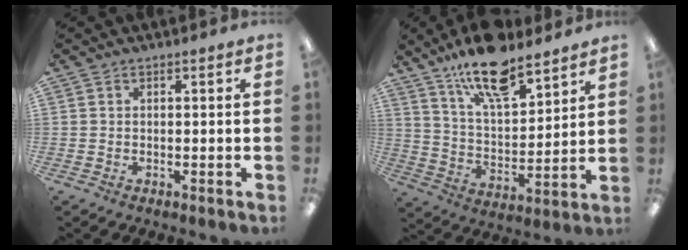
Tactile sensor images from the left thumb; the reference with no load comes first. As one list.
[{"total": 16.3, "force": [12.5, 5.6, 8.9], "torque": [-0.157, -0.067, 0.216]}]